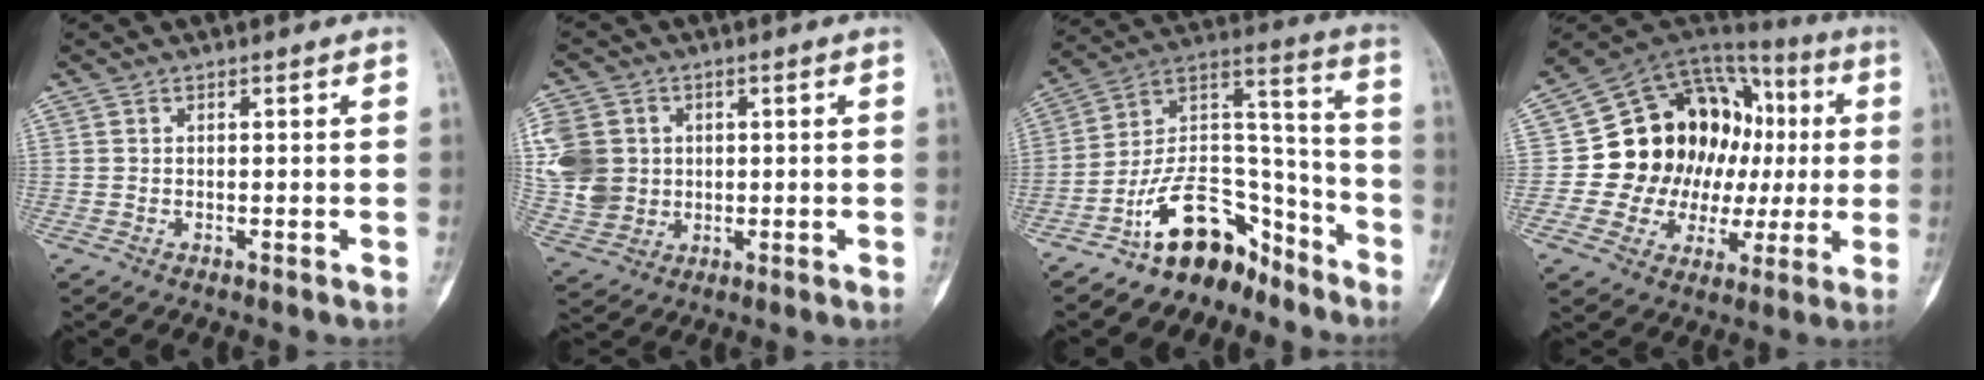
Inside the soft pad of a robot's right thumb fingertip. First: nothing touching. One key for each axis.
{"total": 12.4, "fx": 1.7, "fy": 10.8, "fz": 5.8, "tx": -0.114, "ty": 0.006, "tz": 0.046}
{"total": 15.8, "fx": -11.2, "fy": 8.7, "fz": 6.9, "tx": -0.080, "ty": 0.135, "tz": -0.194}
{"total": 22.7, "fx": 1.1, "fy": 17.5, "fz": 14.5, "tx": -0.149, "ty": 0.053, "tz": 0.036}